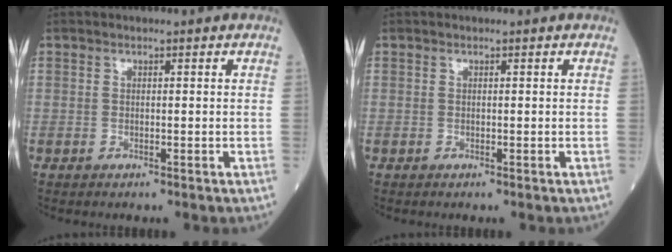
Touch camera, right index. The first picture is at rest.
{"total": 0.0}